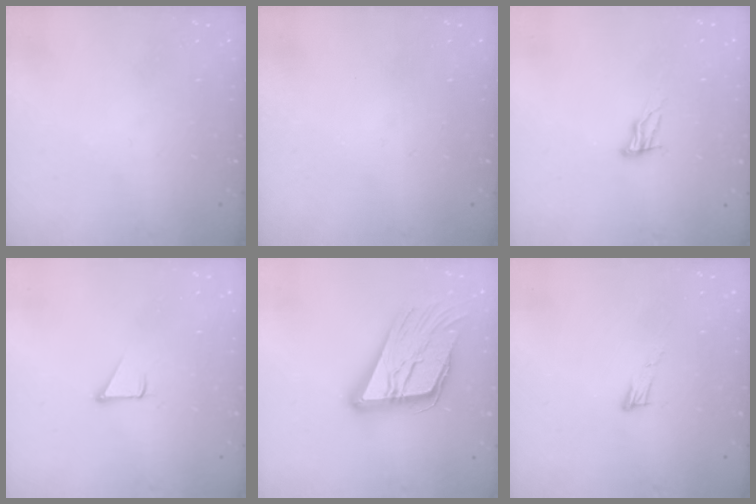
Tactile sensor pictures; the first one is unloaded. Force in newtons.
{"total": 0.0}
{"total": 8.7, "press": 8.4, "slide": 2.4}
{"total": 1.9, "press": 1.9, "slide": 0.1}
{"total": 20.2, "press": 20.1, "slide": 2.1}
{"total": 5.7, "press": 5.7, "slide": 0.3}